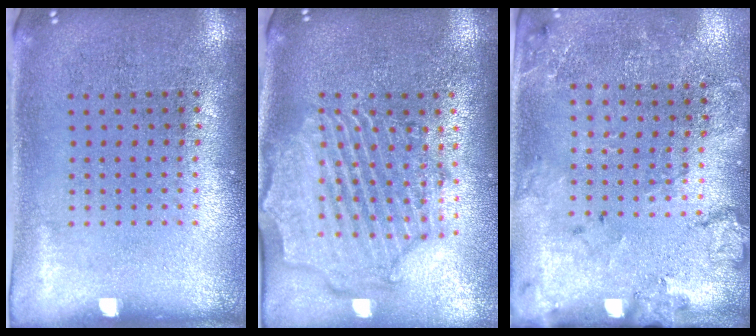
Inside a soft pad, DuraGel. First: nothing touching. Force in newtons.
{"total": 2.5, "press": 2.2, "slide": 1.1}
{"total": 1.8, "press": 1.6, "slide": 0.8}